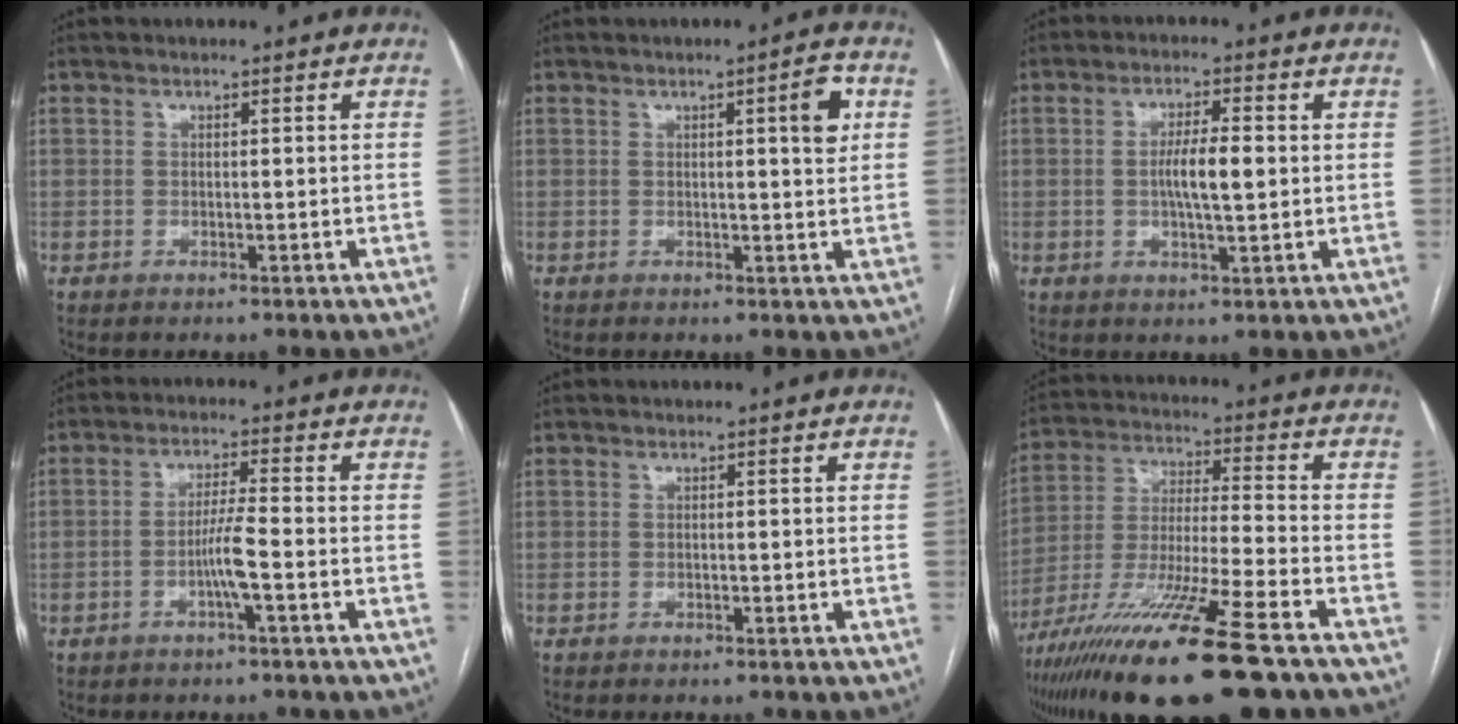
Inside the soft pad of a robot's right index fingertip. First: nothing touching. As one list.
[{"total": 4.2, "force": [1.4, 0.3, 3.9], "torque": [-0.052, -0.002, 0.017]}, {"total": 5.5, "force": [0.2, 0.9, 5.4], "torque": [-0.101, 0.004, 0.002]}, {"total": 4.3, "force": [-1.5, -0.4, 4.0], "torque": [-0.081, 0.001, -0.031]}, {"total": 0.0}, {"total": 21.1, "force": [-14.2, 0.8, 15.6], "torque": [-0.277, -0.056, -0.251]}]